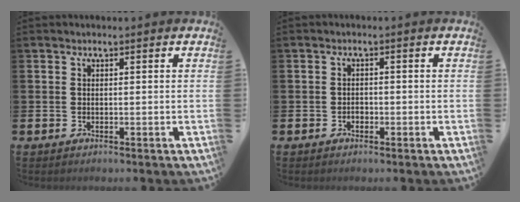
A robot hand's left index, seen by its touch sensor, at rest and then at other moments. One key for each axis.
{"total": 1.1, "fx": -0.5, "fy": 0.8, "fz": 0.4, "tx": -0.002, "ty": -0.001, "tz": -0.013}